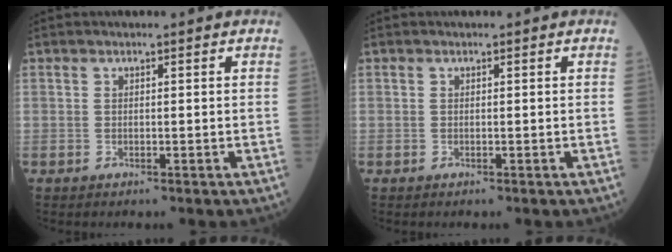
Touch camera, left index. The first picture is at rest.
{"total": 0.0}